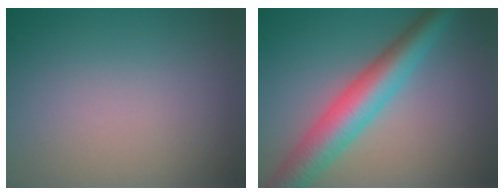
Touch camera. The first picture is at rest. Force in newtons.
{"total": 6.4, "press": 6.4, "slide": 0.2}